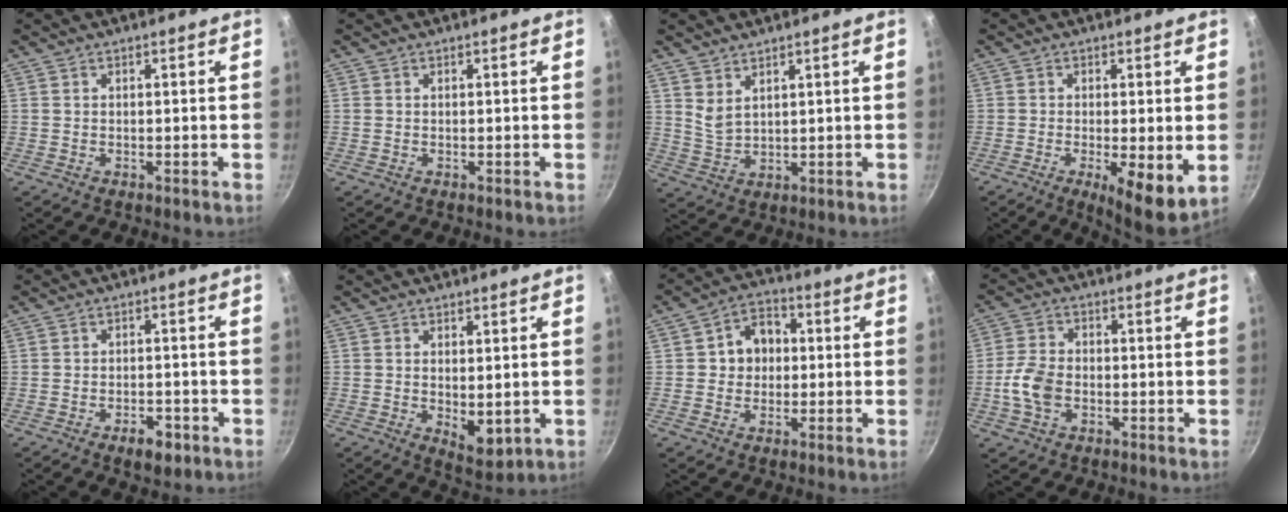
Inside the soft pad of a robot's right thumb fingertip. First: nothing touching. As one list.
[{"total": 0.0}, {"total": 4.0, "force": [2.7, 1.8, 2.2], "torque": [-0.038, -0.023, 0.059]}, {"total": 8.8, "force": [-1.7, 2.3, 8.3], "torque": [-0.114, -0.014, -0.018]}, {"total": 4.7, "force": [-2.6, 2.5, 3.0], "torque": [-0.033, 0.018, -0.034]}, {"total": 5.8, "force": [-0.2, 3.0, 5.0], "torque": [-0.063, -0.017, 0.005]}, {"total": 7.5, "force": [0.6, 6.3, 4.0], "torque": [-0.025, 0.012, -0.002]}, {"total": 7.0, "force": [-1.9, 4.6, 4.9], "torque": [-0.095, 0.017, -0.043]}]